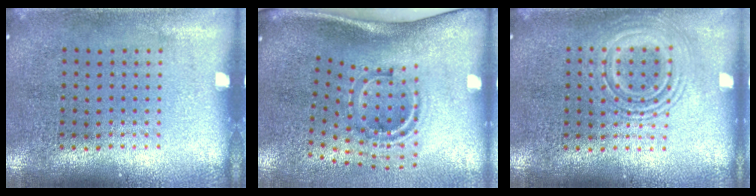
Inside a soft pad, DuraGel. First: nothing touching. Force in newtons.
{"total": 1.9, "press": 1.2, "slide": 1.5}
{"total": 2.5, "press": 2.4, "slide": 0.4}